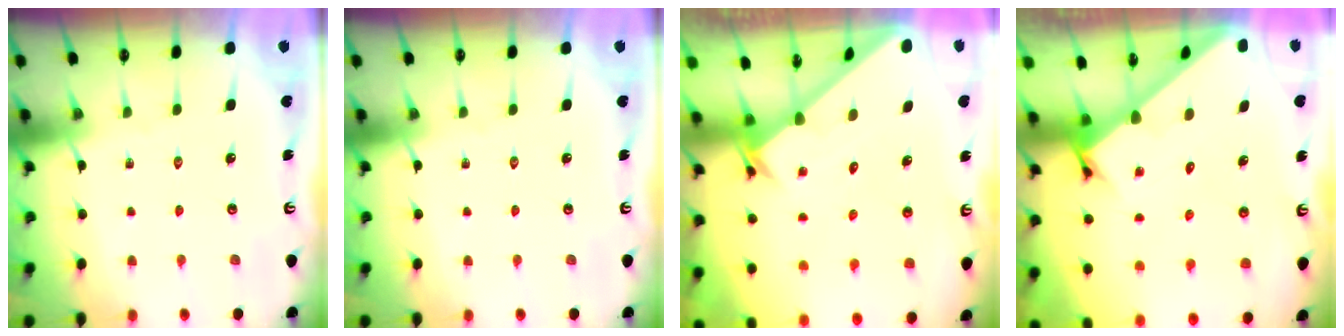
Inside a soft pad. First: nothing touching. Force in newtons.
{"total": 0.0}
{"total": 2.5, "press": 2.5, "slide": 0.2}
{"total": 2.8, "press": 2.8, "slide": 0.3}